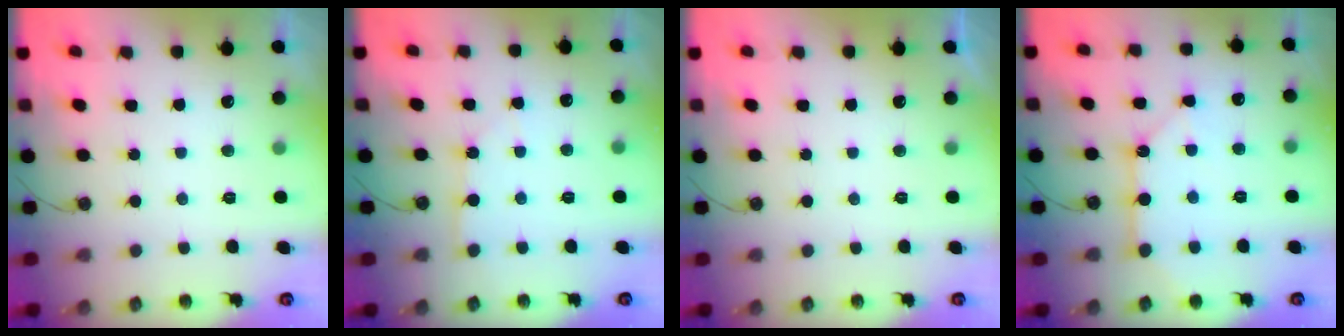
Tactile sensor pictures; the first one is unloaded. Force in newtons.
{"total": 3.2, "press": 3.1, "slide": 0.5}
{"total": 0.0}
{"total": 11.1, "press": 11.1, "slide": 1.1}